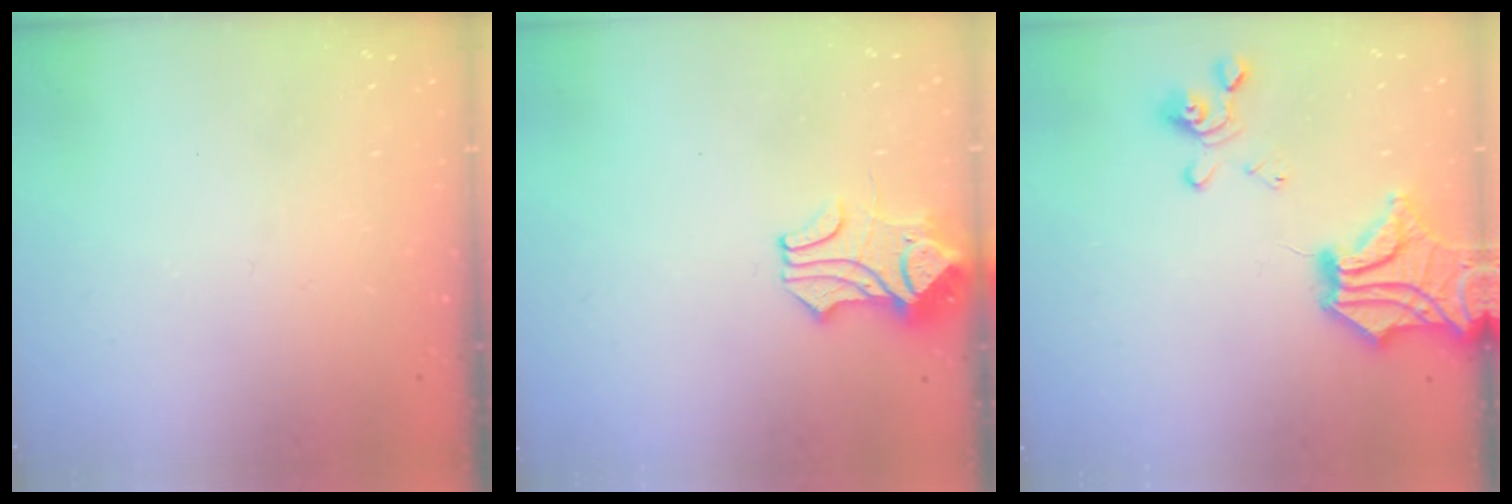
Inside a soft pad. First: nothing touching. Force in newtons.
{"total": 1.9, "press": 1.5, "slide": 1.1}
{"total": 12.0, "press": 11.2, "slide": 4.3}